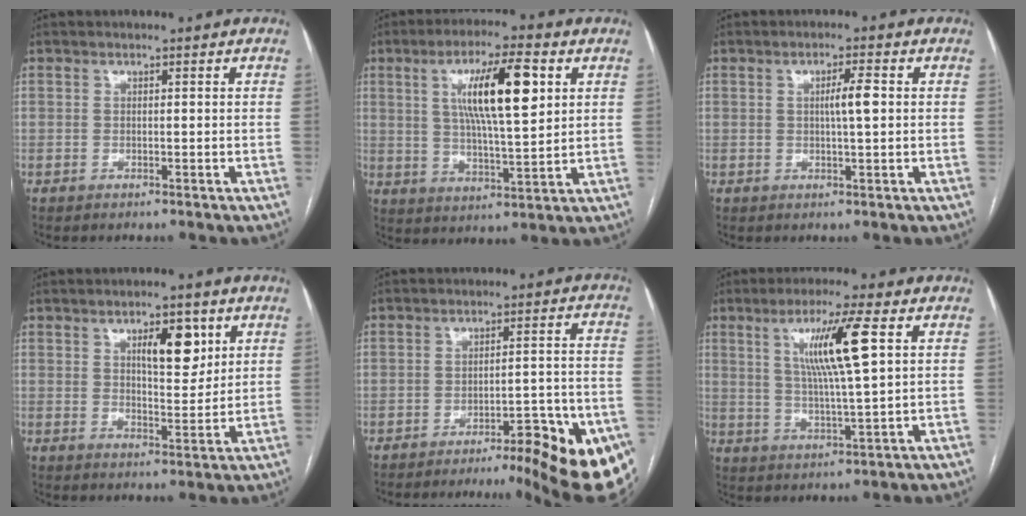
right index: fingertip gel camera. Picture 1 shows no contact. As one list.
[{"total": 12.8, "force": [4.0, 2.0, 12.0], "torque": [-0.211, 0.007, 0.070]}, {"total": 3.4, "force": [0.4, 0.1, 3.4], "torque": [-0.059, 0.002, 0.006]}, {"total": 7.2, "force": [3.3, 2.5, 5.9], "torque": [-0.090, 0.001, 0.052]}, {"total": 17.9, "force": [-11.9, 3.0, 13.1], "torque": [-0.082, 0.020, -0.152]}, {"total": 10.3, "force": [3.3, -0.2, 9.7], "torque": [-0.178, 0.001, 0.061]}]